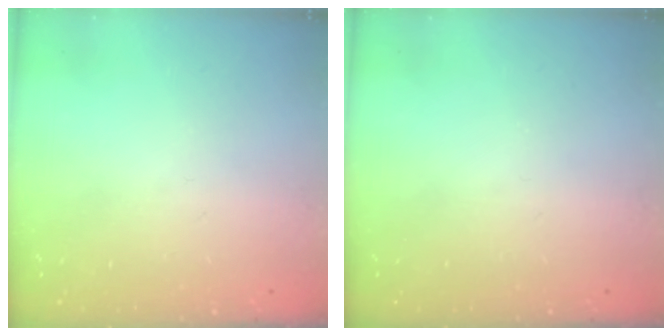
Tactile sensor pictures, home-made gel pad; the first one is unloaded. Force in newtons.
{"total": 0.0}